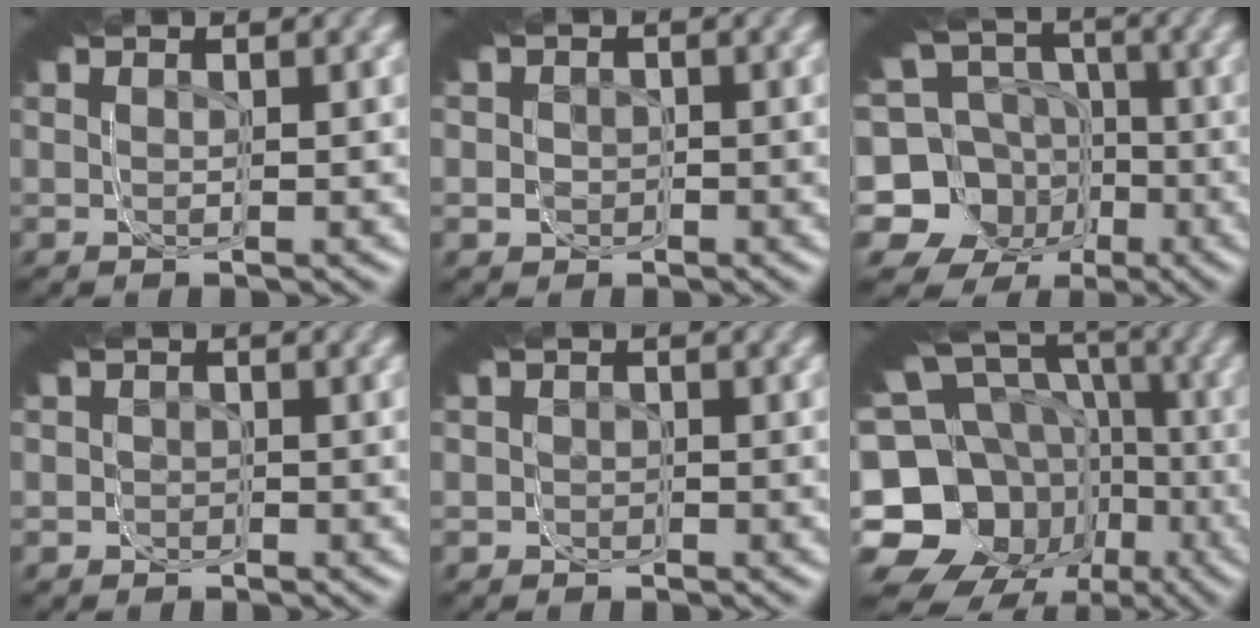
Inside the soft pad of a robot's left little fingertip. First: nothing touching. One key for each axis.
{"total": 3.6, "fx": -0.5, "fy": 3.4, "fz": 1.2, "tx": -0.018, "ty": -0.017, "tz": -0.006}
{"total": 14.0, "fx": -5.6, "fy": 10.2, "fz": 7.9, "tx": -0.106, "ty": -0.061, "tz": -0.083}
{"total": 2.6, "fx": -0.6, "fy": 2.5, "fz": 0.6, "tx": -0.009, "ty": -0.015, "tz": -0.007}
{"total": 1.9, "fx": -0.9, "fy": 1.6, "fz": 0.1, "tx": 0.000, "ty": -0.020, "tz": -0.008}
{"total": 18.4, "fx": -6.8, "fy": 12.2, "fz": 12.0, "tx": -0.145, "ty": -0.051, "tz": -0.101}